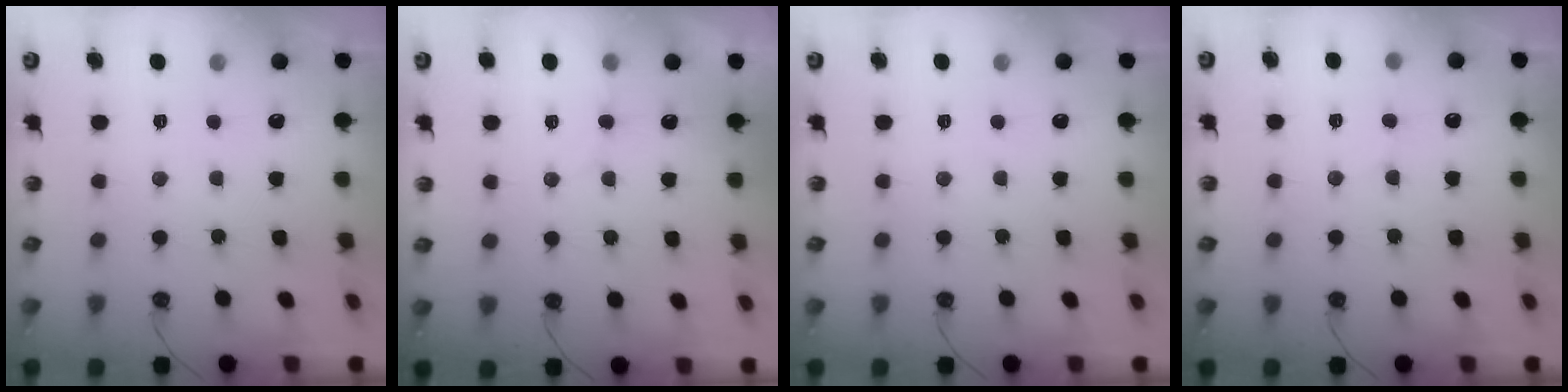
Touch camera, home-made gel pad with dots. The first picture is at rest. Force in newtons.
{"total": 3.0, "press": 3.0, "slide": 0.2}
{"total": 0.0}
{"total": 6.3, "press": 6.2, "slide": 0.5}